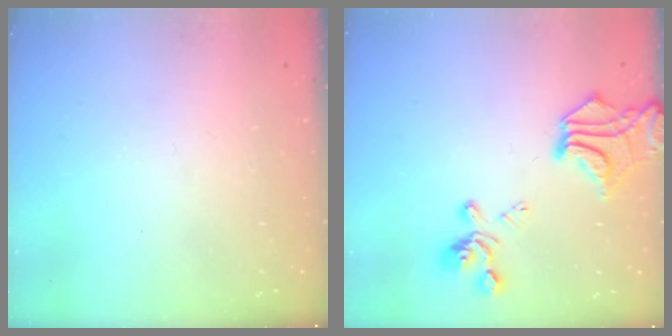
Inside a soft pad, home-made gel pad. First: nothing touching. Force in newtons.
{"total": 11.3, "press": 10.9, "slide": 2.9}